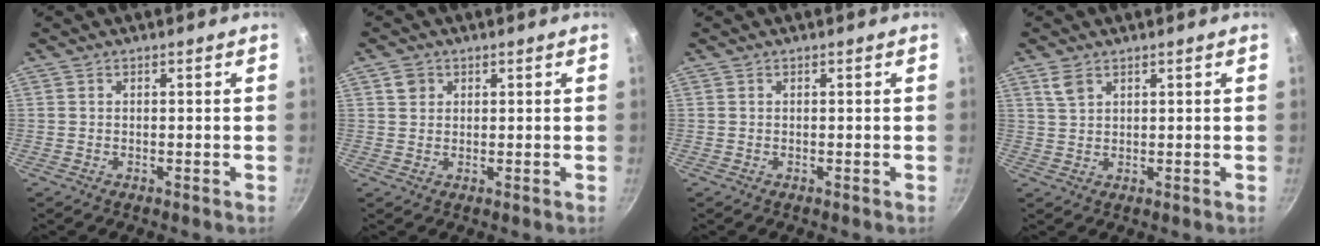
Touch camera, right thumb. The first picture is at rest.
{"total": 2.6, "force": [1.0, 2.2, 0.9], "torque": [-0.005, 0.002, 0.016]}
{"total": 0.0}
{"total": 3.1, "force": [1.8, 1.7, 1.8], "torque": [-0.029, -0.004, 0.039]}